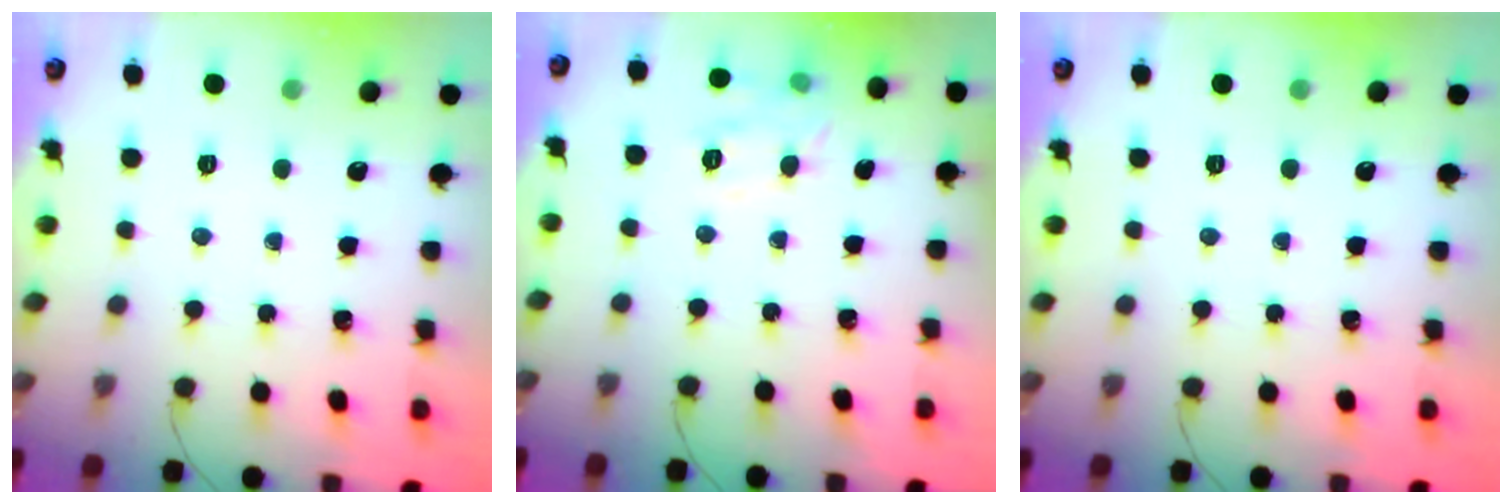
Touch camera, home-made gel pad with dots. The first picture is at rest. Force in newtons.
{"total": 7.5, "press": 7.3, "slide": 1.4}
{"total": 0.0}